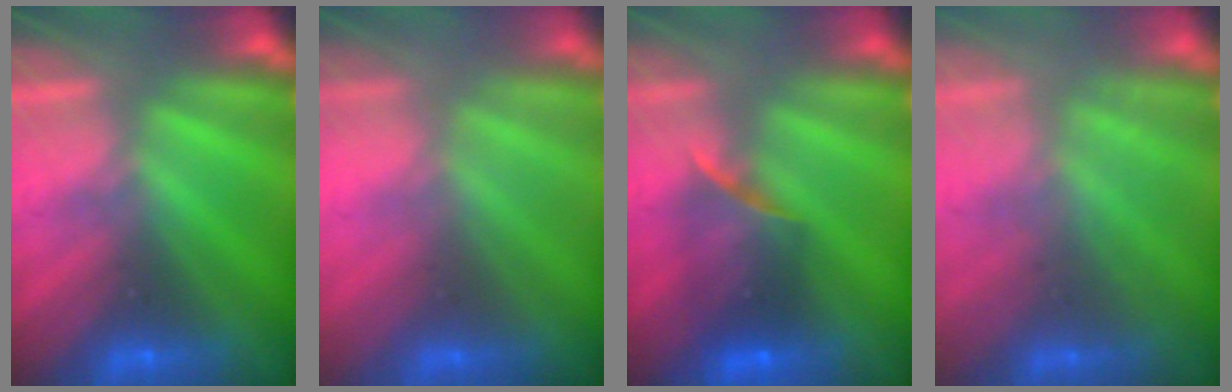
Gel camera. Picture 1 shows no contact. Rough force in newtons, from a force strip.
{"total": 2.6}
{"total": 7.9}
{"total": 2.2}